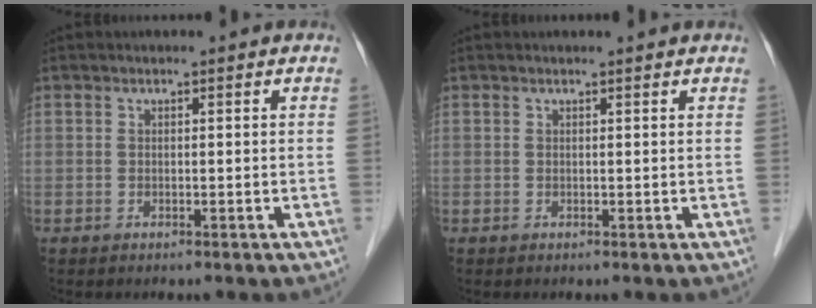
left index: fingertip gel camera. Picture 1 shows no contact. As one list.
[{"total": 1.4, "force": [1.3, -0.2, 0.3], "torque": [-0.015, 0.001, 0.015]}]